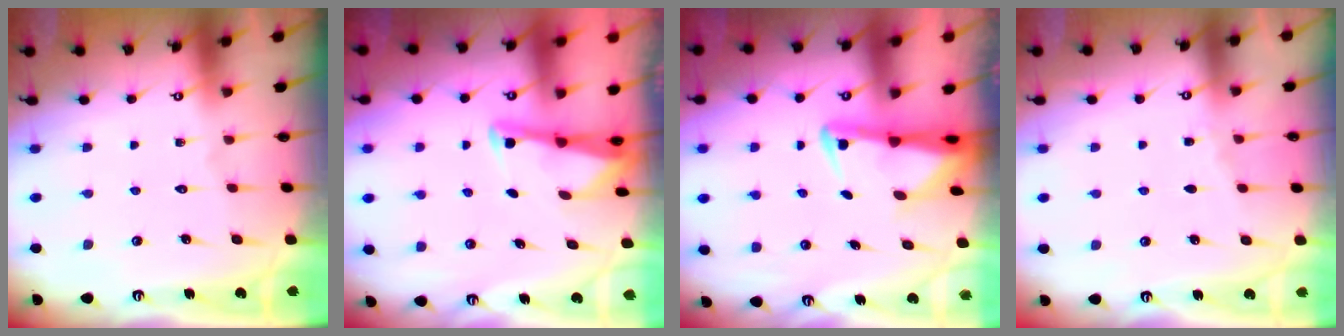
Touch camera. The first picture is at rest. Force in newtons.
{"total": 3.0, "press": 3.0, "slide": 0.2}
{"total": 2.6, "press": 2.5, "slide": 0.7}
{"total": 2.7, "press": 2.7, "slide": 0.4}